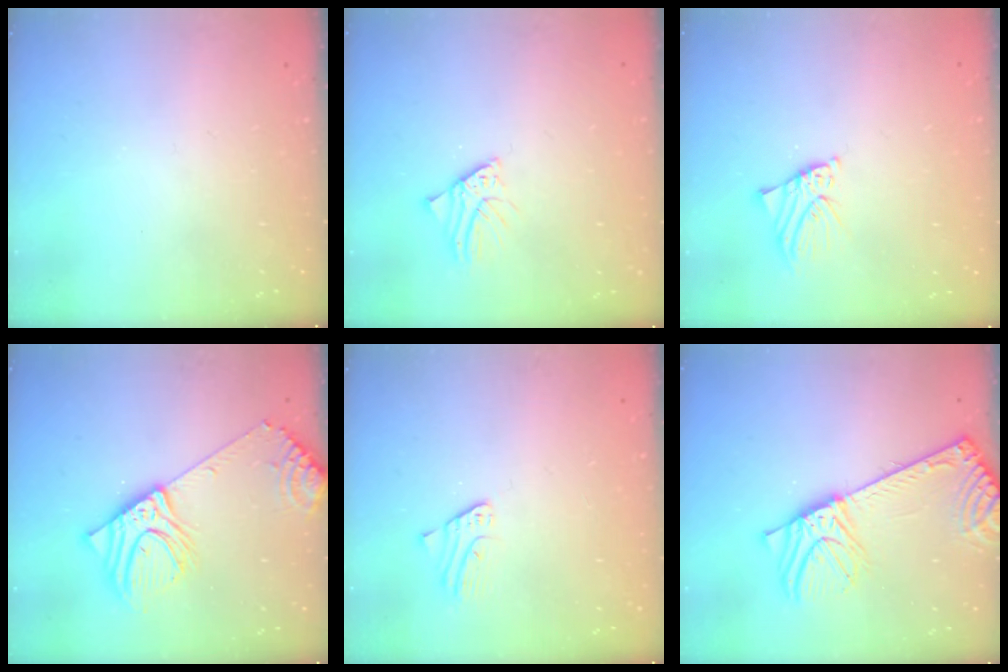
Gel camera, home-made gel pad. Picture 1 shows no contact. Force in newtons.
{"total": 2.6, "press": 2.6, "slide": 0.4}
{"total": 3.3, "press": 3.3, "slide": 0.5}
{"total": 16.7, "press": 16.3, "slide": 3.6}
{"total": 2.3, "press": 2.3, "slide": 0.2}
{"total": 11.0, "press": 10.6, "slide": 2.8}